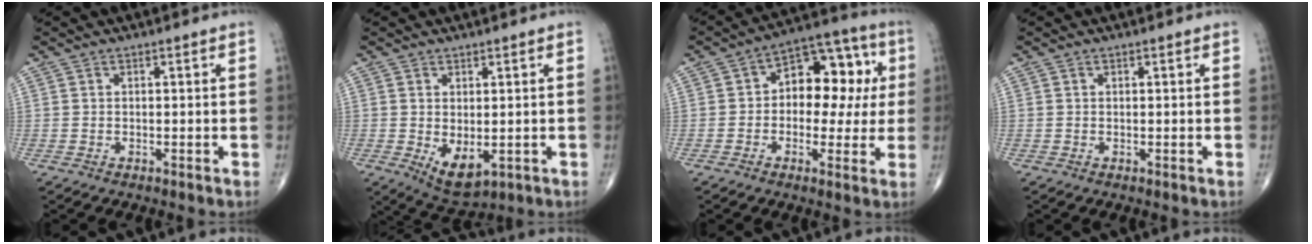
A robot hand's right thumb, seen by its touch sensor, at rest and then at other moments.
{"total": 6.1, "force": [-1.0, 3.2, 5.1], "torque": [-0.073, -0.012, 0.000]}
{"total": 14.3, "force": [1.6, 9.1, 10.9], "torque": [-0.097, 0.038, 0.013]}
{"total": 0.0}